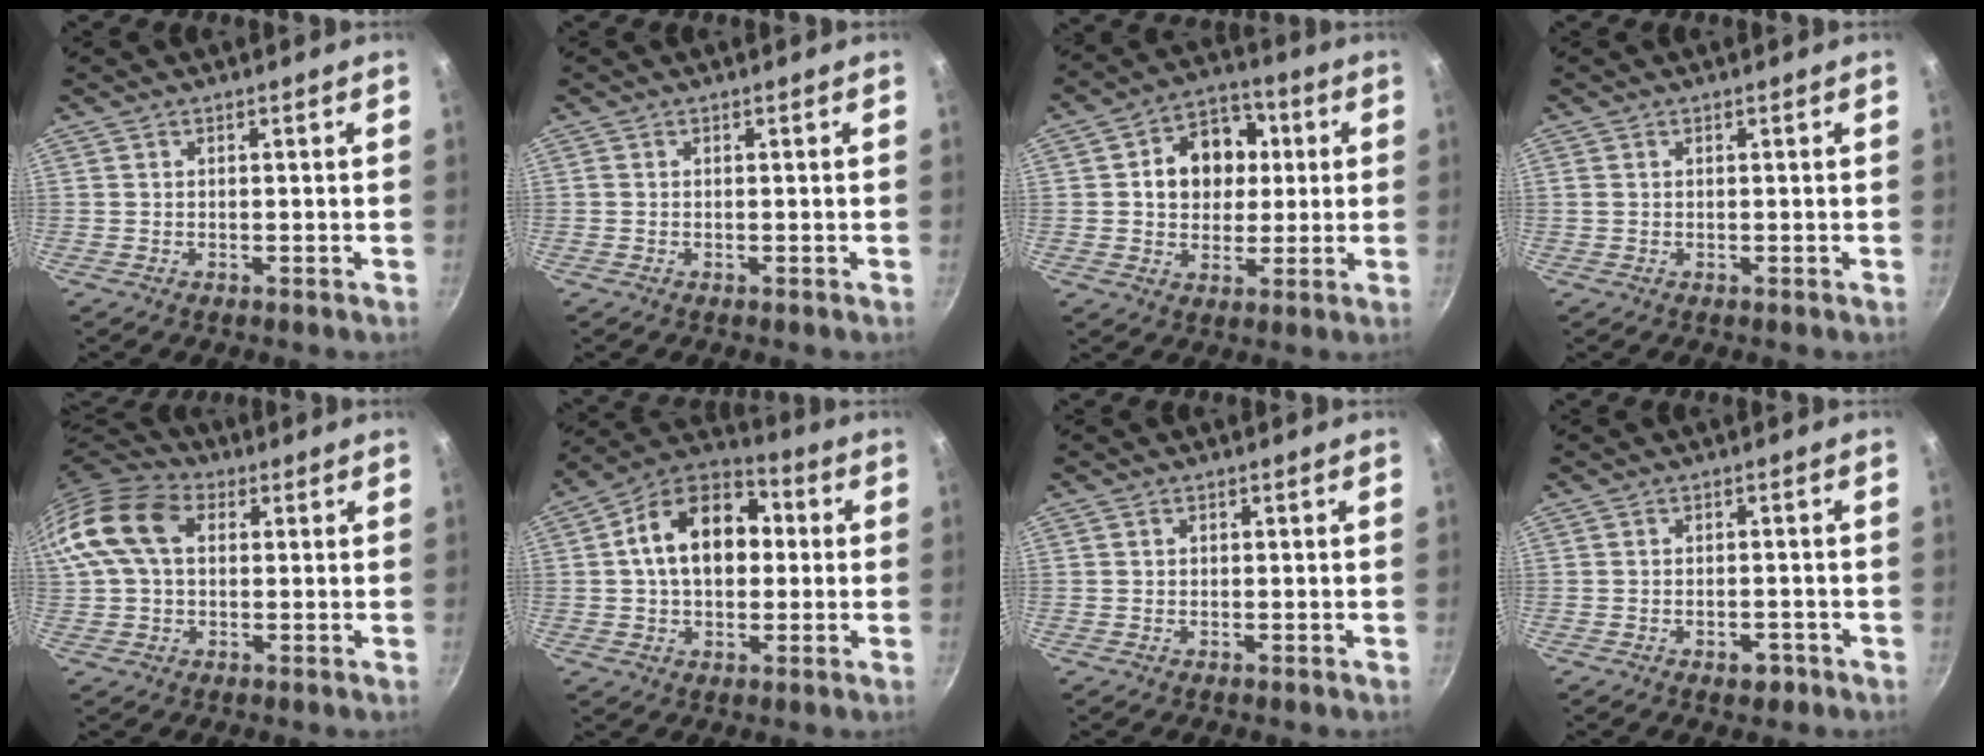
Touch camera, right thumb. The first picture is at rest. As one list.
[{"total": 0.0}, {"total": 12.7, "force": [2.1, 10.2, 7.4], "torque": [-0.070, 0.013, 0.022]}, {"total": 0.6, "force": [0.2, 0.4, 0.3], "torque": [-0.007, 0.002, 0.003]}, {"total": 14.4, "force": [3.2, 9.7, 10.1], "torque": [-0.182, 0.026, 0.041]}, {"total": 16.8, "force": [1.9, 11.5, 12.1], "torque": [-0.163, 0.032, 0.011]}, {"total": 0.5, "force": [0.1, 0.5, 0.2], "torque": [-0.001, 0.003, 0.002]}, {"total": 2.9, "force": [-1.7, 1.6, 1.7], "torque": [-0.014, 0.014, -0.017]}]